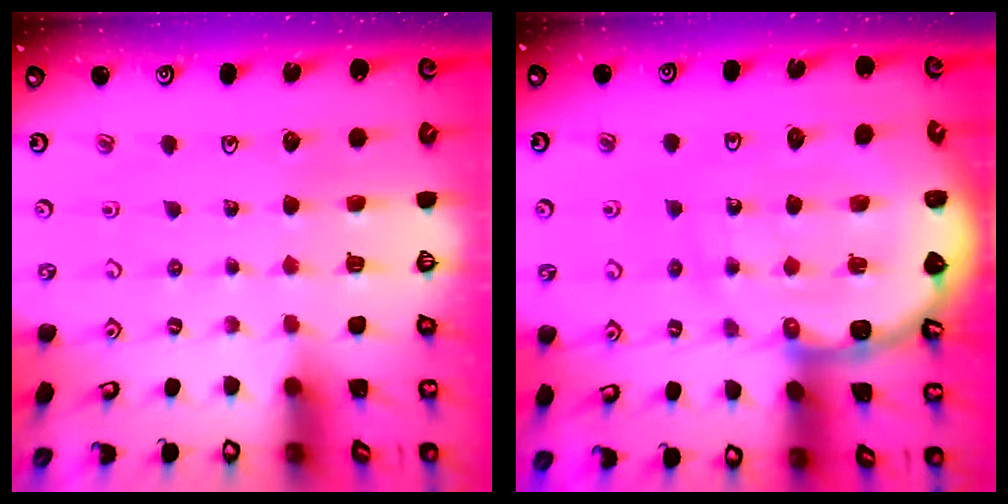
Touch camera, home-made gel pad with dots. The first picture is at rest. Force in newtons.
{"total": 11.7, "press": 11.6, "slide": 1.4}